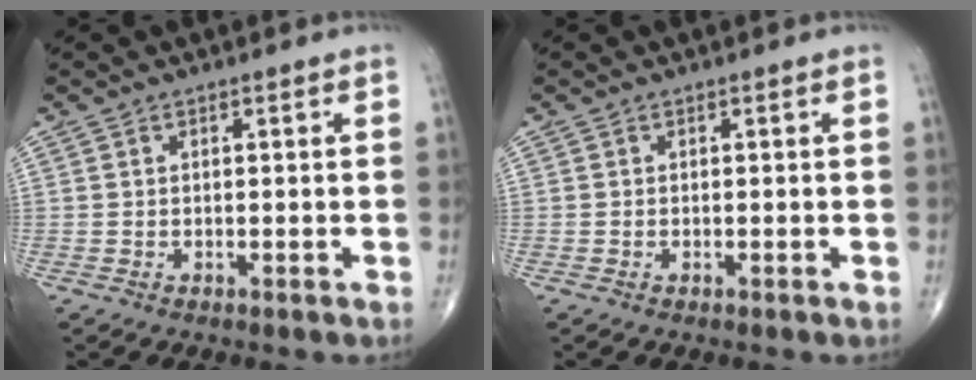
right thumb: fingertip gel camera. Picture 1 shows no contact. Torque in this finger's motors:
{"motor_torque": [0.16, 0.01, -0.11, -0.18, 0.00]}